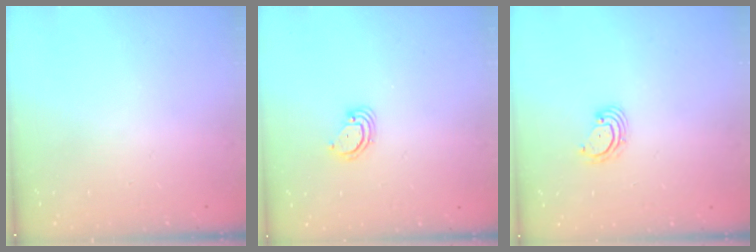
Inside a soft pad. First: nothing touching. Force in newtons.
{"total": 3.8, "press": 3.8, "slide": 0.3}
{"total": 2.9, "press": 2.9, "slide": 0.1}